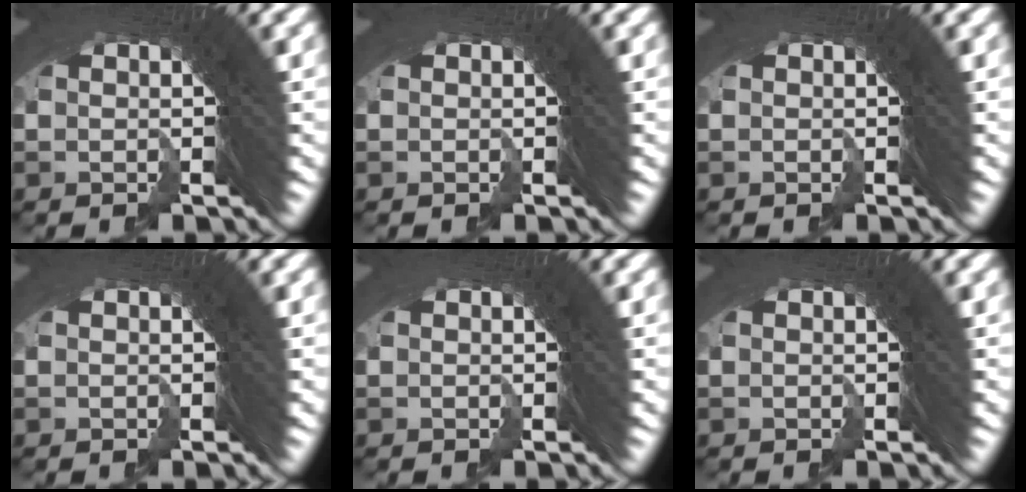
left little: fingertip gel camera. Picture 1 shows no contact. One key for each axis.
{"total": 0.0}
{"total": 0.0}
{"total": 0.0}
{"total": 0.0}
{"total": 0.0}